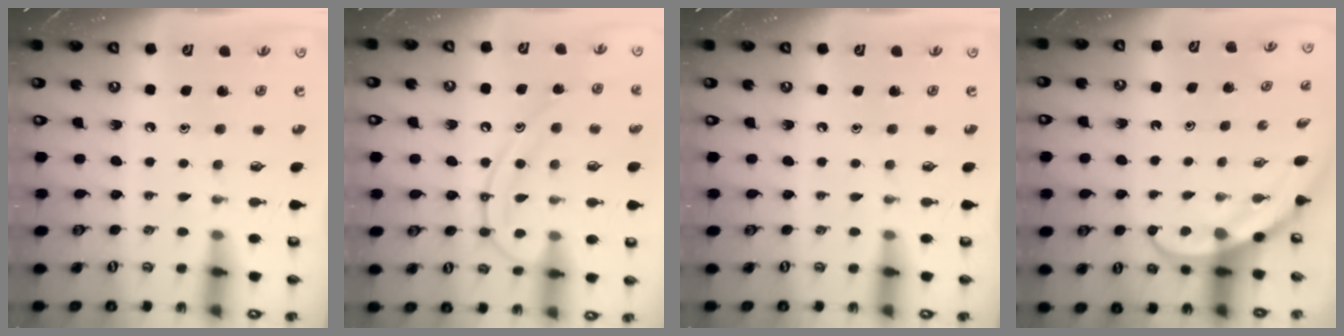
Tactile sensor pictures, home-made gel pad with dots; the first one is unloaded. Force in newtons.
{"total": 16.0, "press": 16.0, "slide": 1.5}
{"total": 0.0}
{"total": 4.0, "press": 3.9, "slide": 0.3}